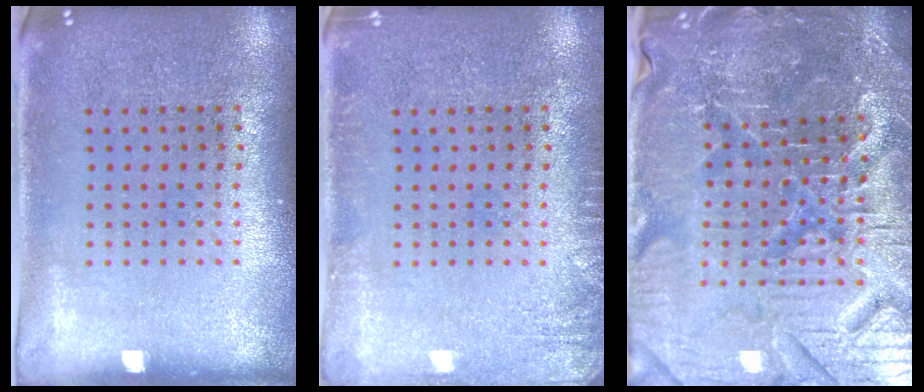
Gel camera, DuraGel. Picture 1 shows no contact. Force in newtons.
{"total": 1.6, "press": 1.6, "slide": 0.2}
{"total": 5.4, "press": 5.2, "slide": 1.6}